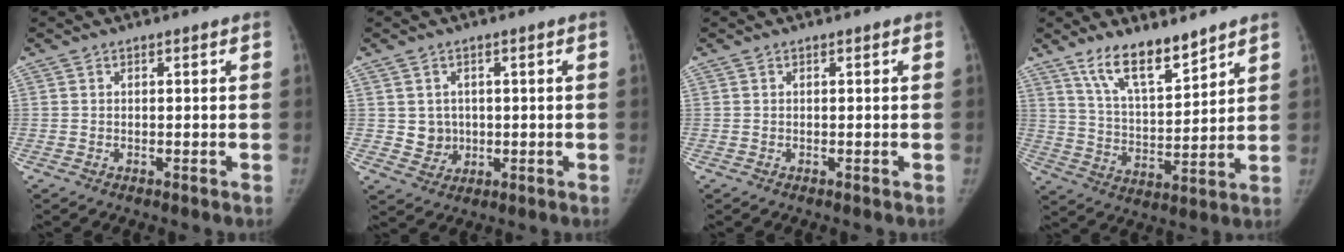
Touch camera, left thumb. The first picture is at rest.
{"total": 4.0, "force": [0.3, 3.8, 1.3], "torque": [0.000, 0.000, 0.012]}
{"total": 0.0}
{"total": 12.5, "force": [9.4, 3.8, 7.4], "torque": [-0.107, -0.064, 0.181]}